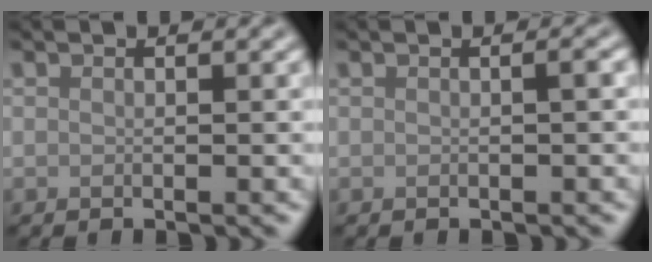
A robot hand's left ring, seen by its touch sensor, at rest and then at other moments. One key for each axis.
{"total": 0.9, "fx": 0.0, "fy": 0.2, "fz": 0.9, "tx": -0.008, "ty": 0.005, "tz": 0.000}